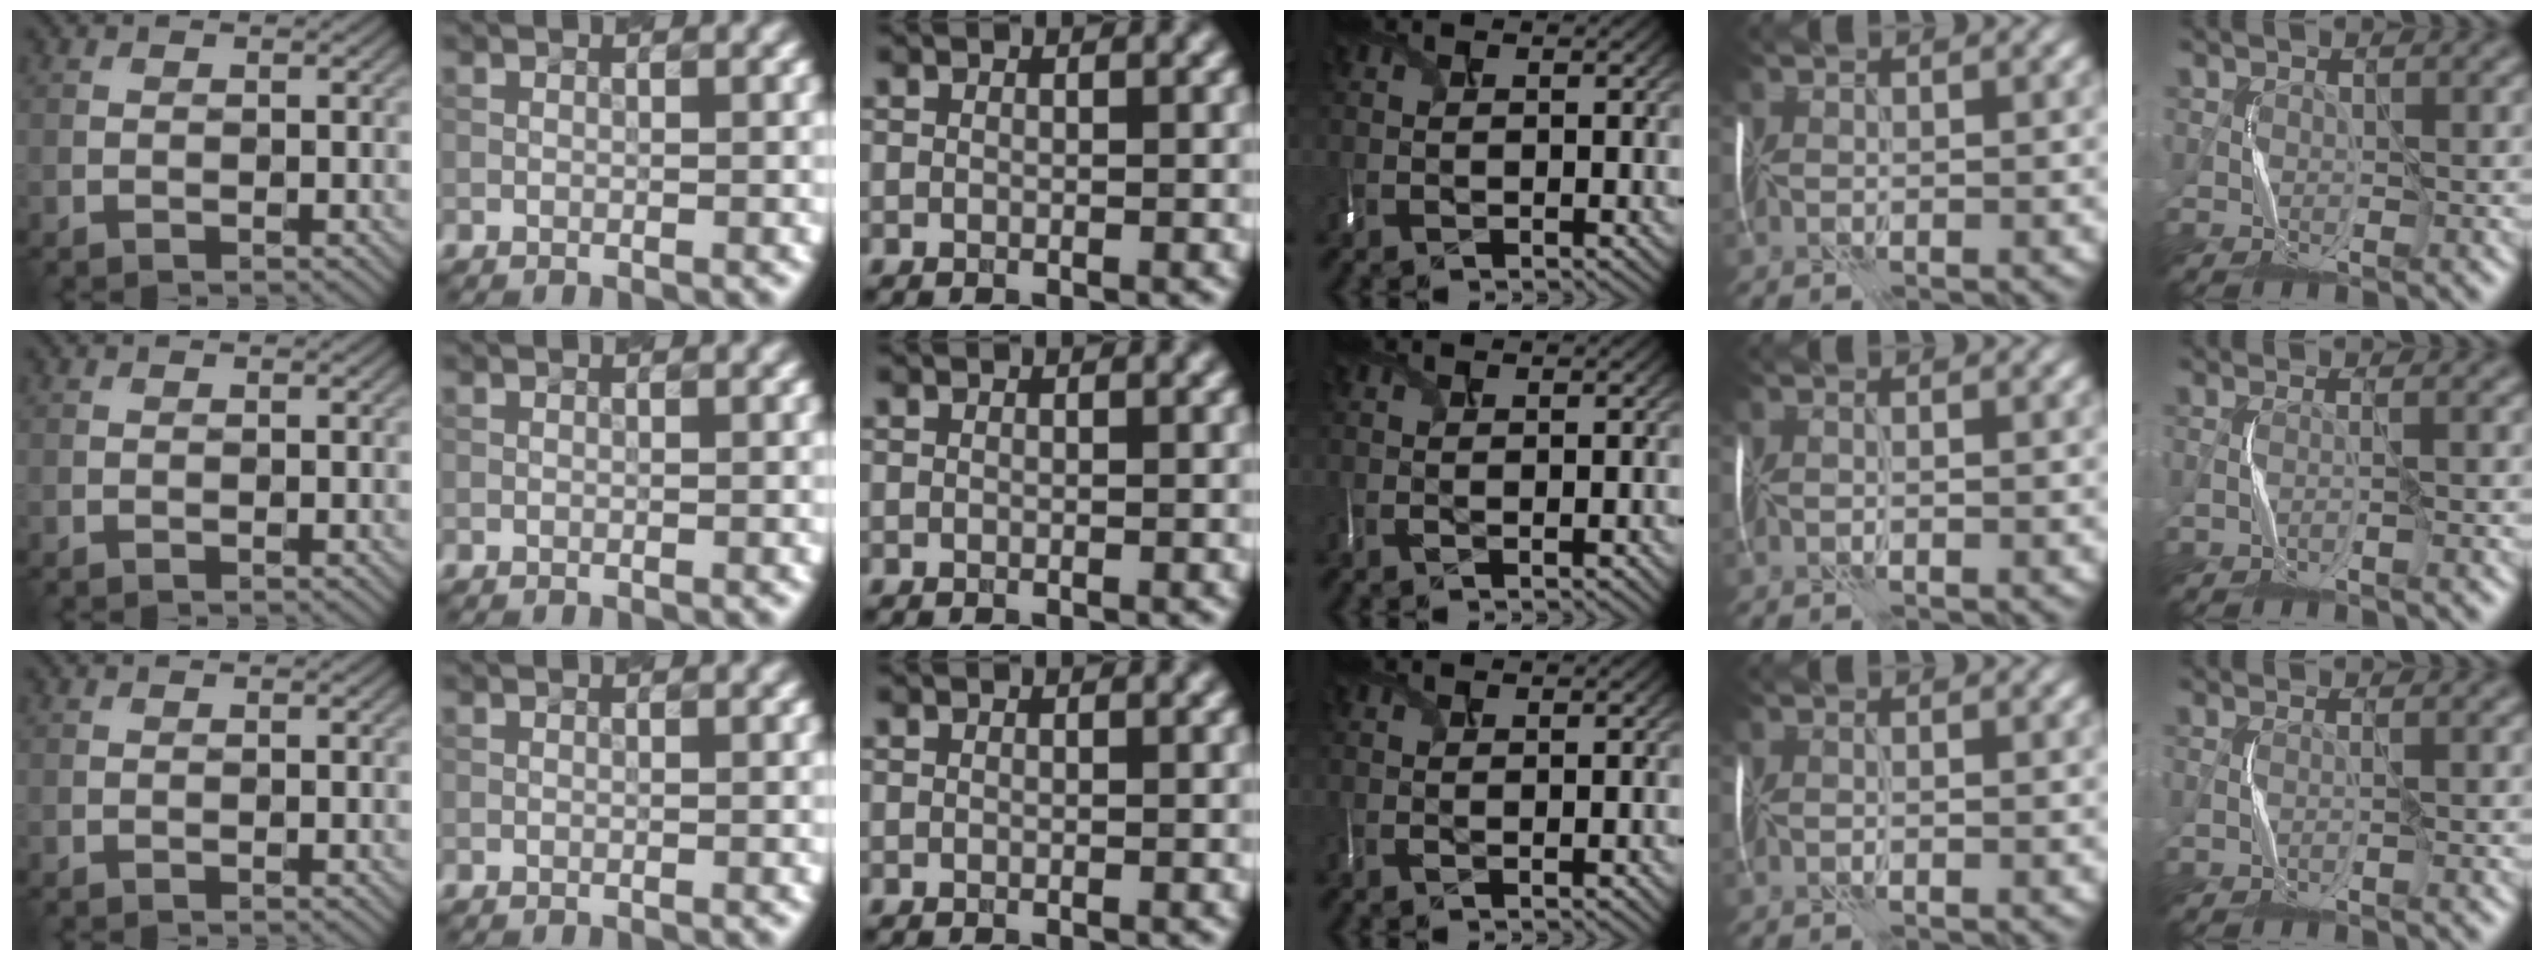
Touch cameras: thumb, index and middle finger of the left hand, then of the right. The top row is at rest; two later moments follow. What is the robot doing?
{"motion": "shake", "object": "plastic piggy bank"}